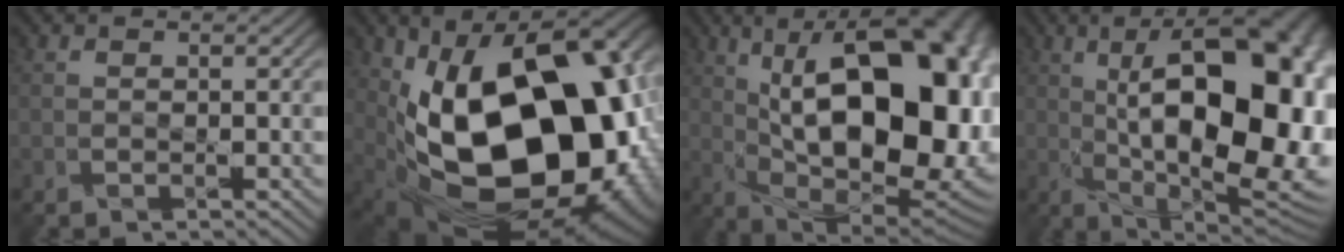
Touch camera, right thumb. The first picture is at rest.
{"total": 22.6, "force": [0.2, 14.0, 17.8], "torque": [-0.326, -0.056, 0.036]}
{"total": 22.2, "force": [3.1, 11.3, 18.8], "torque": [-0.270, 0.024, 0.038]}
{"total": 21.6, "force": [1.6, 9.7, 19.2], "torque": [-0.276, 0.022, 0.013]}